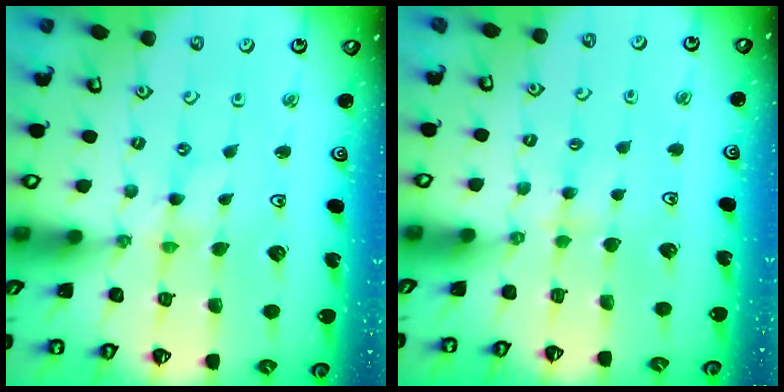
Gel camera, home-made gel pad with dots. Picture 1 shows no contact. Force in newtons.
{"total": 3.4, "press": 3.4, "slide": 0.5}